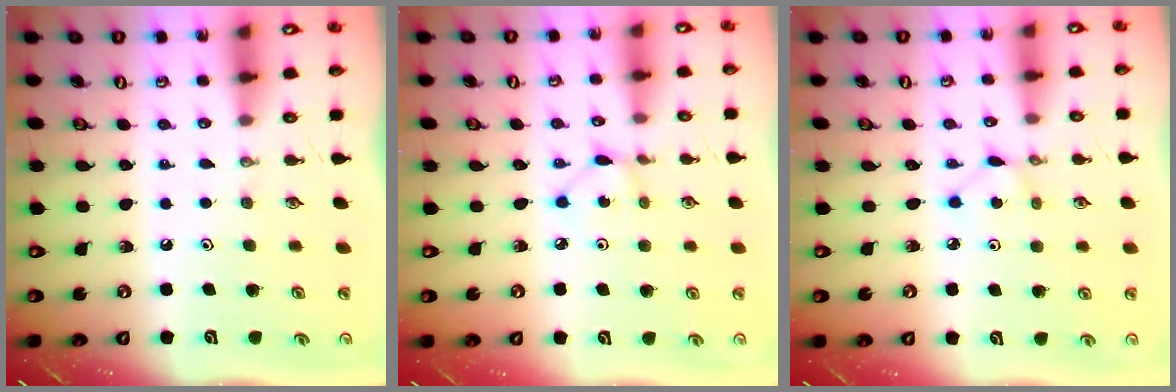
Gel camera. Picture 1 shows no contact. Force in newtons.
{"total": 2.0, "press": 2.0, "slide": 0.3}
{"total": 1.6, "press": 1.6, "slide": 0.2}